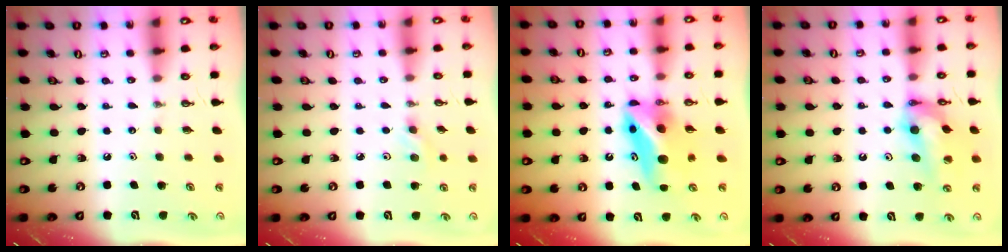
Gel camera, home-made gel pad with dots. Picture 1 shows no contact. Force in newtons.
{"total": 4.8, "press": 4.7, "slide": 0.9}
{"total": 11.0, "press": 8.1, "slide": 7.5}
{"total": 13.0, "press": 12.9, "slide": 1.7}